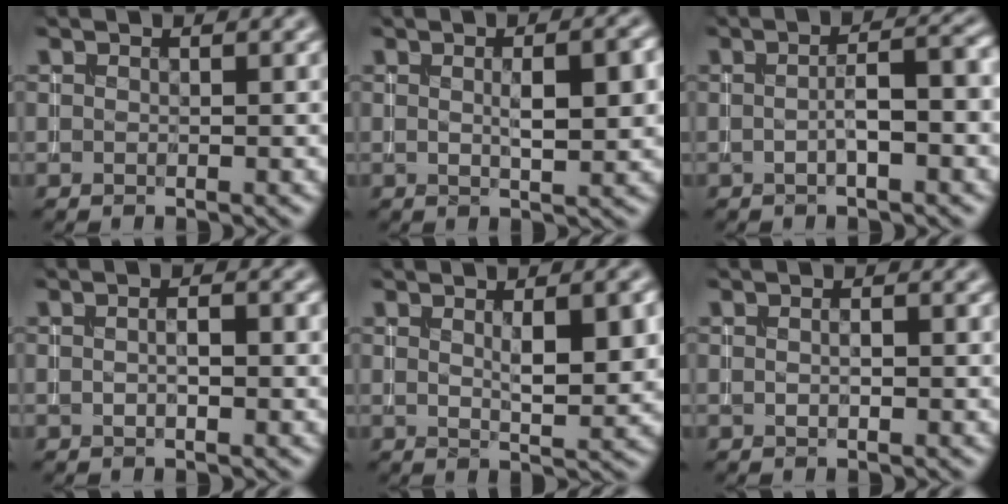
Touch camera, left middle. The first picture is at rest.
{"total": 4.3, "force": [0.4, 1.1, 4.1], "torque": [-0.059, 0.004, 0.007]}
{"total": 3.9, "force": [-0.4, 0.9, 3.8], "torque": [-0.062, 0.007, -0.007]}
{"total": 1.9, "force": [-0.1, 0.6, 1.8], "torque": [-0.023, -0.003, -0.004]}
{"total": 4.5, "force": [0.9, 1.2, 4.2], "torque": [-0.062, 0.001, 0.018]}
{"total": 0.9, "force": [-0.1, 0.3, 0.9], "torque": [-0.012, -0.003, 0.000]}